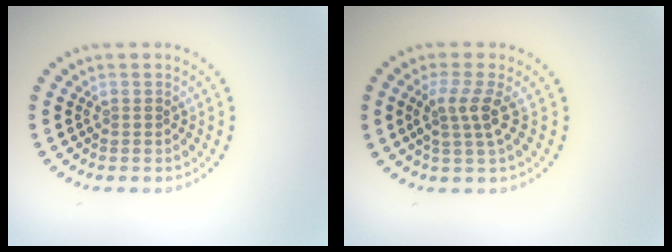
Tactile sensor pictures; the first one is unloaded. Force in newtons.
{"total": 2.7, "press": 2.0, "slide": 1.8}